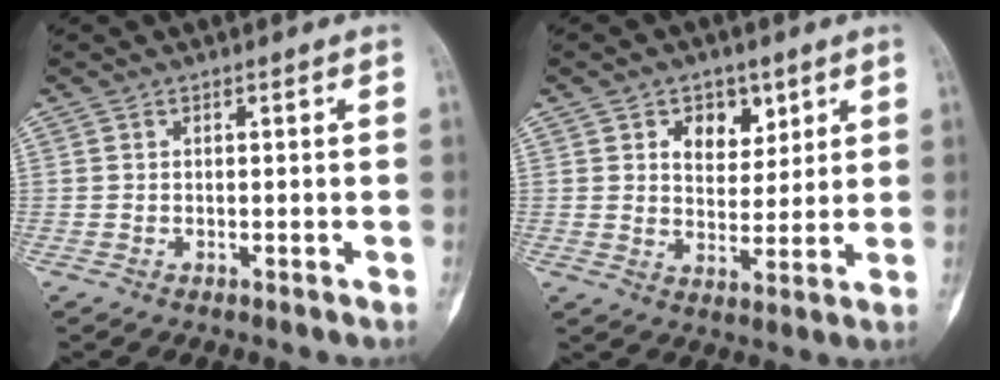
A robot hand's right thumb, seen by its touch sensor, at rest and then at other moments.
{"total": 7.1, "force": [3.4, 4.9, 3.8], "torque": [-0.026, -0.018, 0.053]}